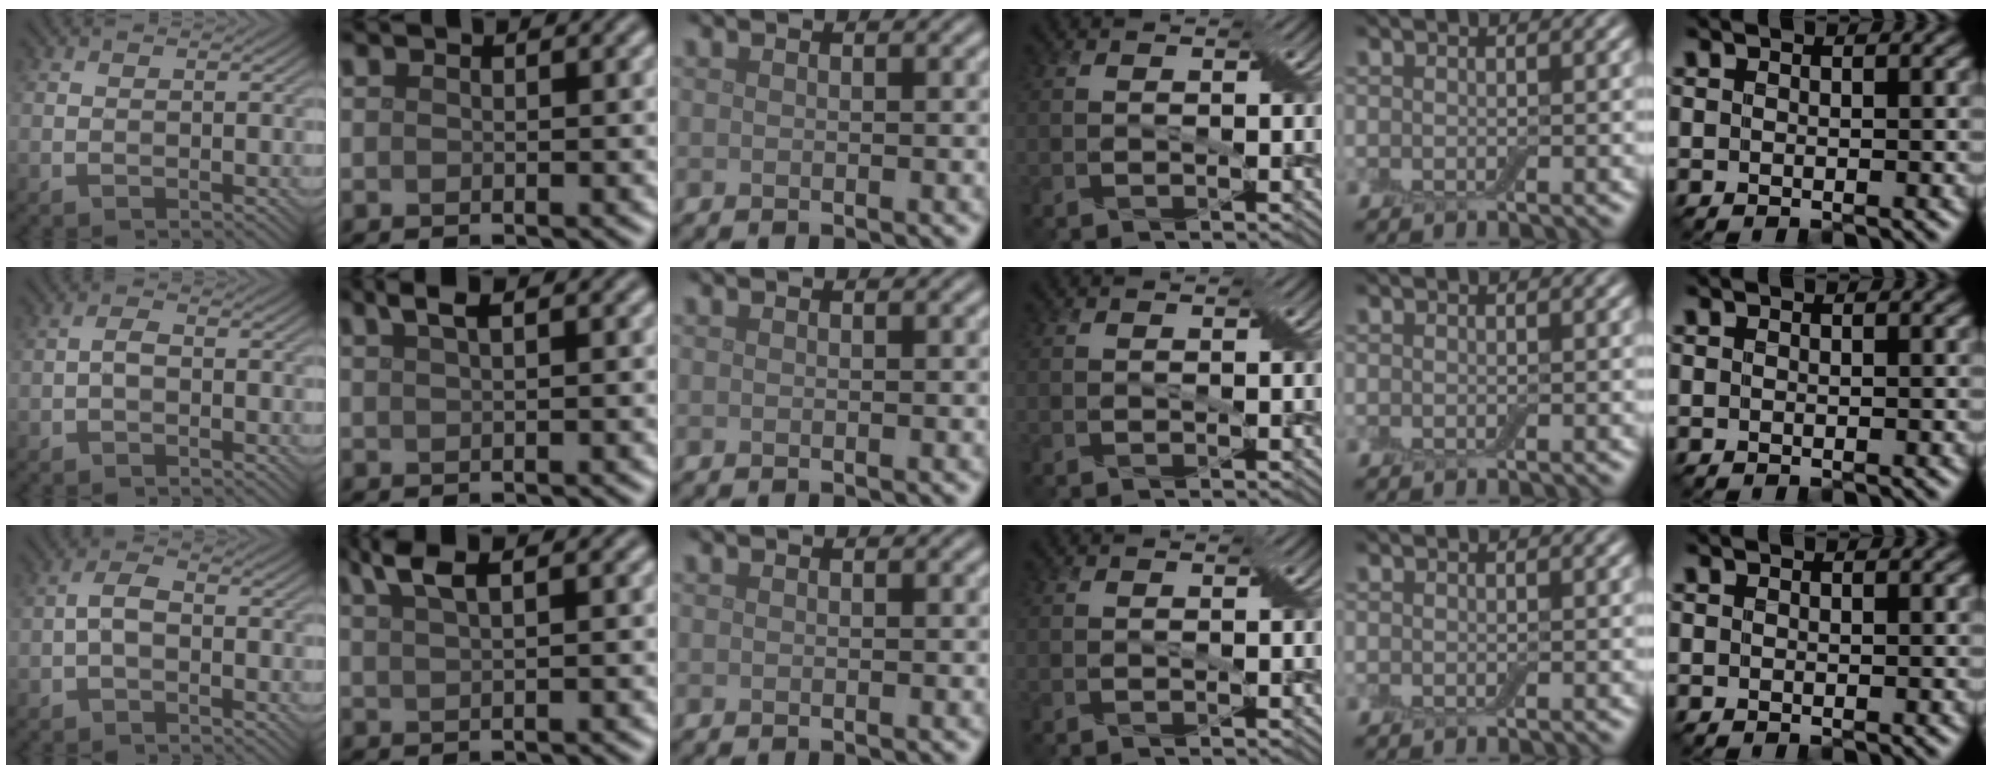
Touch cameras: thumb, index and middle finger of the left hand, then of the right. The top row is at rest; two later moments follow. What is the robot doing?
{"motion": "shake", "object": "box of matches"}